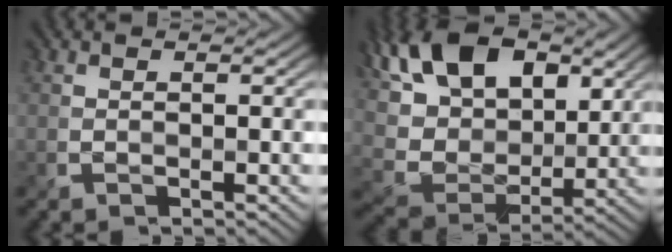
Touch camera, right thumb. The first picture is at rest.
{"total": 14.1, "force": [5.6, 8.8, 9.4], "torque": [-0.211, 0.007, 0.101]}